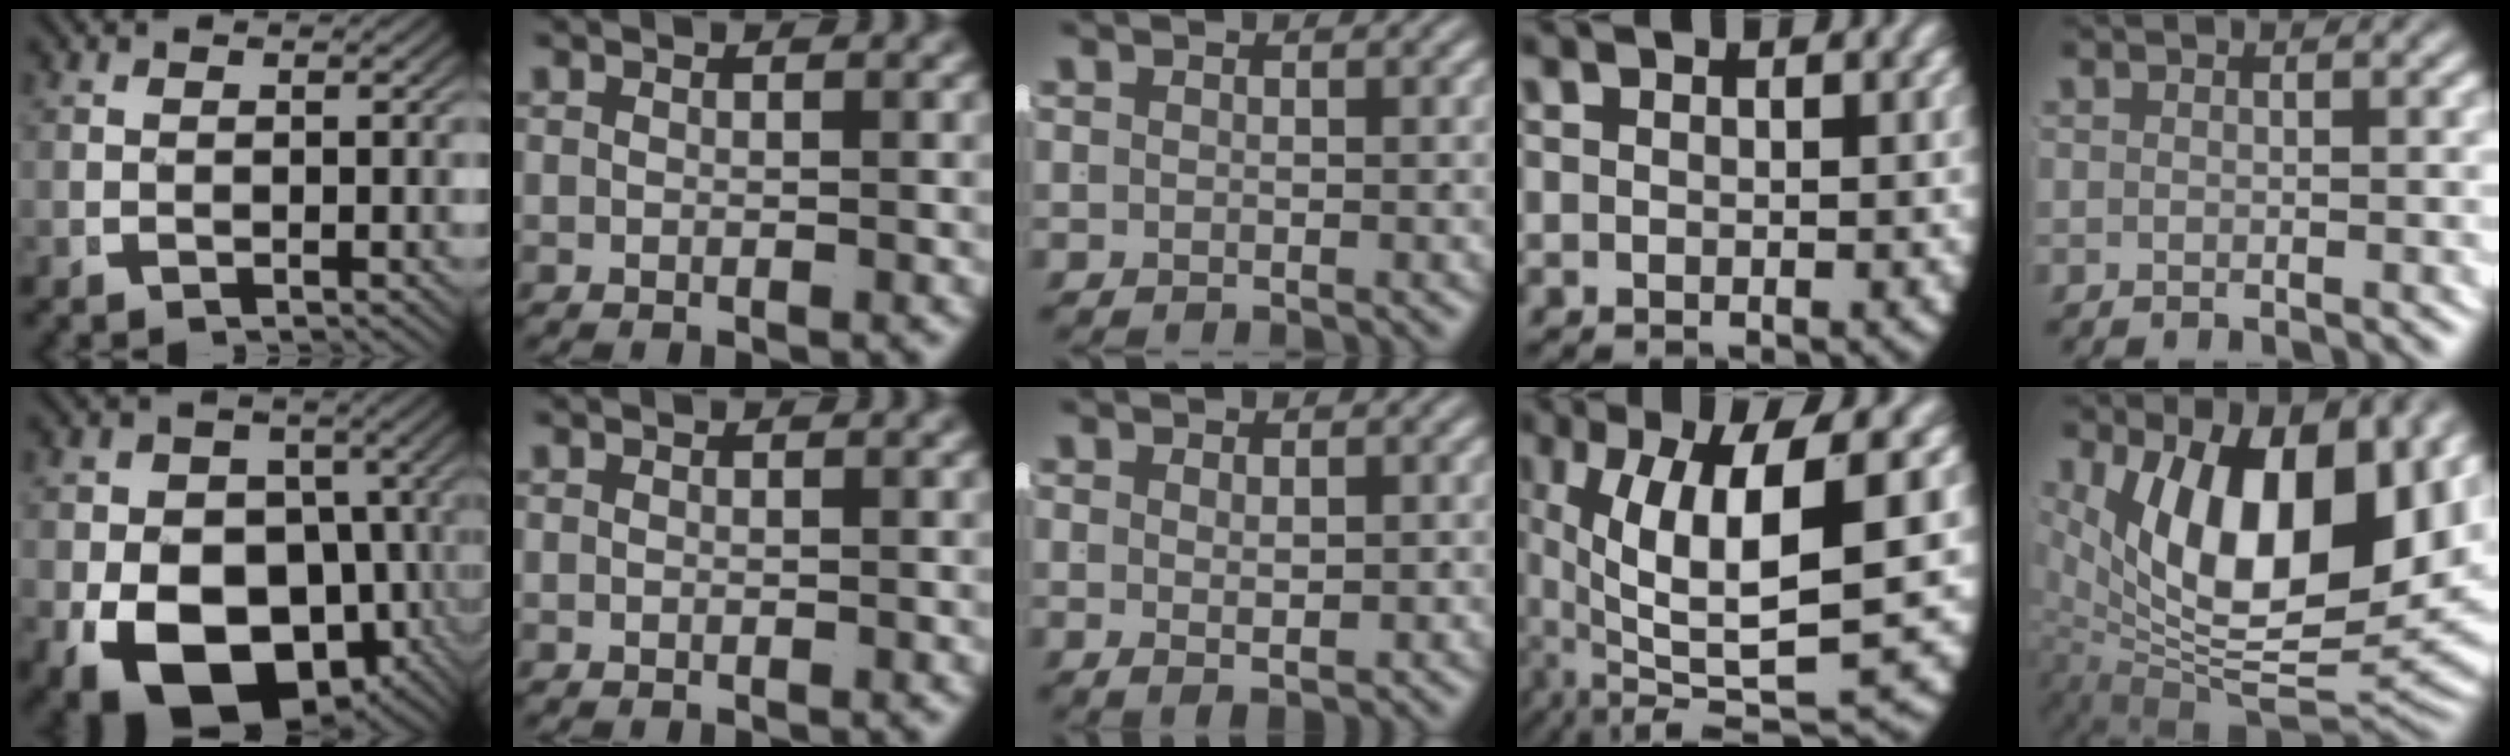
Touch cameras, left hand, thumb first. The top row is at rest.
{"thumb": {"total": 18.1, "force": [-5.2, 12.9, 11.6], "torque": [-0.225, -0.096, -0.042]}, "middle": {"total": 1.6, "force": [0.0, -0.4, 1.5], "torque": [-0.018, -0.012, 0.014]}, "ring": {"total": 11.1, "force": [-0.6, 4.8, 10.0], "torque": [-0.184, -0.023, 0.015]}, "little": {"total": 15.7, "force": [0.2, 8.7, 13.1], "torque": [-0.222, -0.038, 0.028]}}